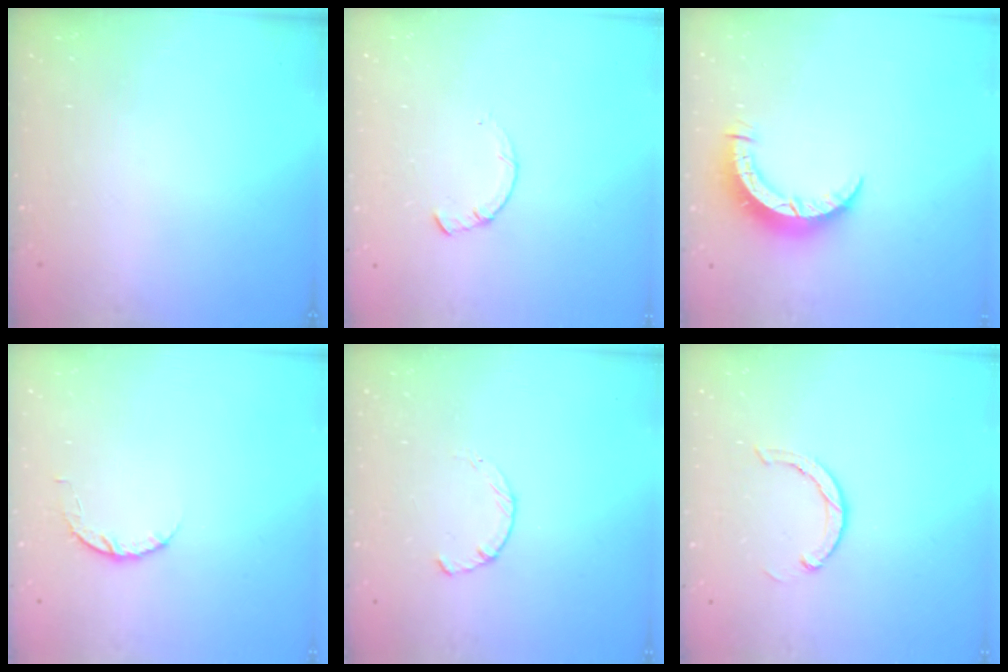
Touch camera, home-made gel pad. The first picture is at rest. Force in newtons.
{"total": 1.4, "press": 1.4, "slide": 0.2}
{"total": 6.3, "press": 6.3, "slide": 0.6}
{"total": 3.9, "press": 3.9, "slide": 0.6}
{"total": 2.2, "press": 2.2, "slide": 0.4}
{"total": 3.0, "press": 3.0, "slide": 0.1}